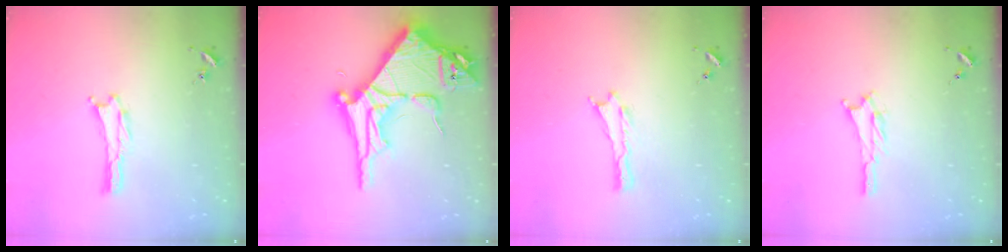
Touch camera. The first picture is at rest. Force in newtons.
{"total": 14.6, "press": 14.5, "slide": 1.5}
{"total": 0.0}
{"total": 1.5, "press": 1.5, "slide": 0.3}